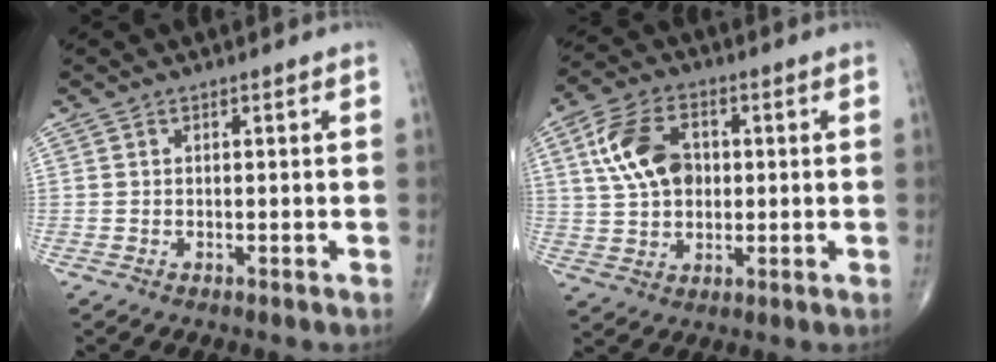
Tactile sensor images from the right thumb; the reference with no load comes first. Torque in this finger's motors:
{"motor_torque": [-0.43, 0.88, 1.06, 0.26, 0.12]}